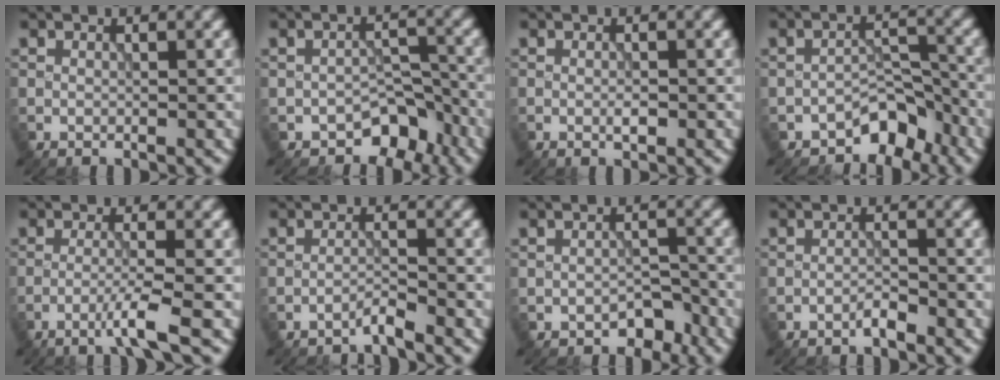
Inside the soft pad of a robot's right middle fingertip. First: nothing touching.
{"total": 4.0, "force": [-2.8, 2.4, 1.6], "torque": [-0.005, 0.002, -0.041]}
{"total": 1.0, "force": [-0.3, 0.3, 0.9], "torque": [-0.018, 0.000, -0.005]}
{"total": 4.0, "force": [-3.0, 2.1, 1.6], "torque": [-0.006, 0.010, -0.048]}
{"total": 2.8, "force": [-1.6, -0.2, 2.3], "torque": [-0.038, 0.006, -0.044]}
{"total": 1.4, "force": [-1.3, -0.1, 0.5], "torque": [-0.005, 0.007, -0.031]}
{"total": 2.4, "force": [-1.9, 1.3, 0.9], "torque": [-0.008, 0.004, -0.023]}
{"total": 1.2, "force": [-1.0, 0.1, 0.6], "torque": [-0.010, 0.004, -0.021]}